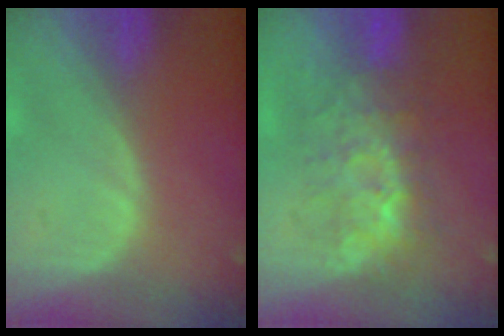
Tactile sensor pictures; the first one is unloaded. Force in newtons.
{"total": 8.0, "press": 7.6, "slide": 2.4}